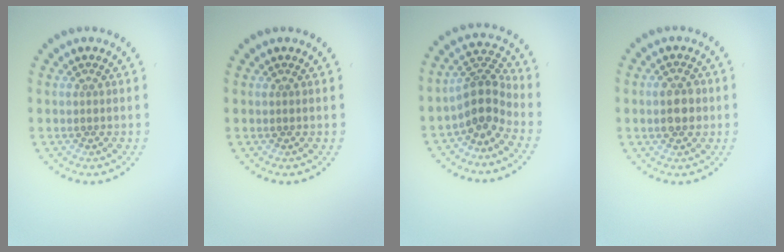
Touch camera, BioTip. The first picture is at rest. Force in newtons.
{"total": 0.0}
{"total": 3.7, "press": 2.7, "slide": 2.5}
{"total": 2.9, "press": 2.9, "slide": 0.1}